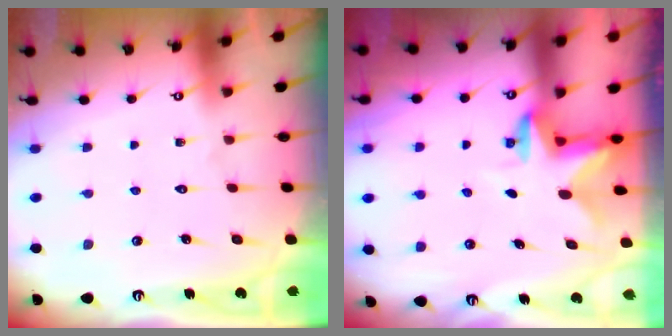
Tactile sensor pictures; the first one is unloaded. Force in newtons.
{"total": 2.6, "press": 2.6, "slide": 0.4}